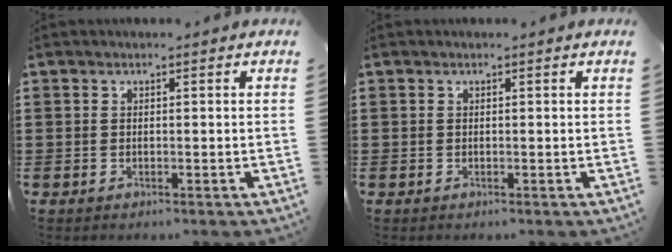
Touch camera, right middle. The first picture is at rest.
{"total": 0.0}